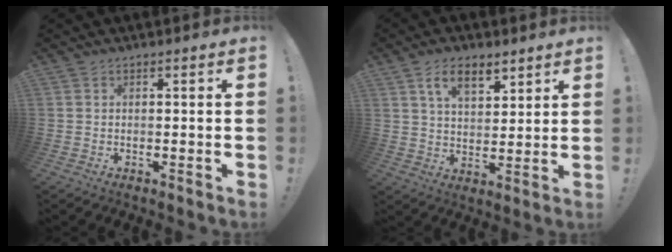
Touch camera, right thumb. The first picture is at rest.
{"total": 9.2, "force": [5.7, 4.6, 5.6], "torque": [-0.093, -0.017, 0.104]}